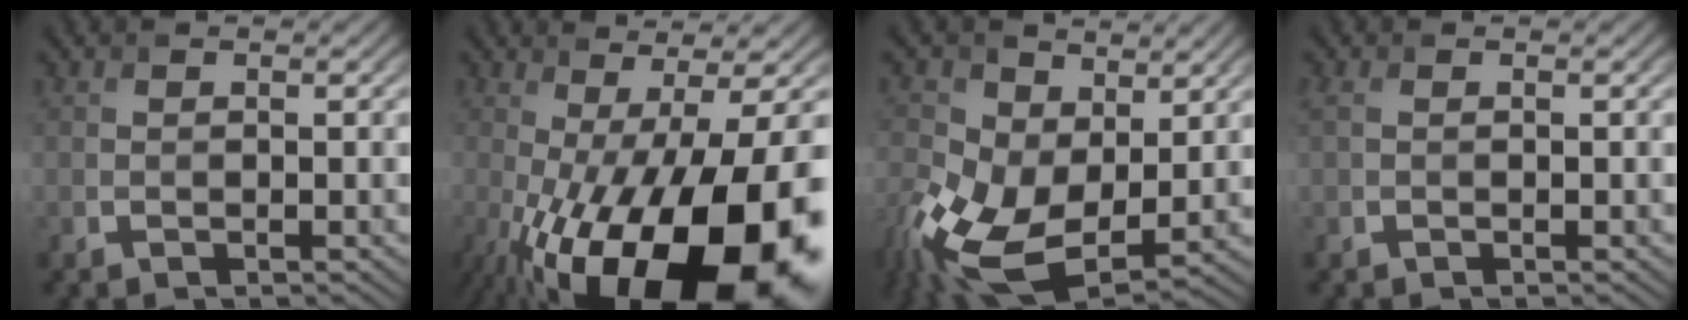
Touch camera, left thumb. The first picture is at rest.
{"total": 20.4, "force": [-8.7, 7.1, 17.0], "torque": [-0.272, -0.040, -0.130]}
{"total": 13.9, "force": [-1.4, 9.0, 10.5], "torque": [-0.266, -0.026, -0.025]}
{"total": 1.1, "force": [0.3, 0.5, 0.9], "torque": [-0.024, 0.004, 0.007]}